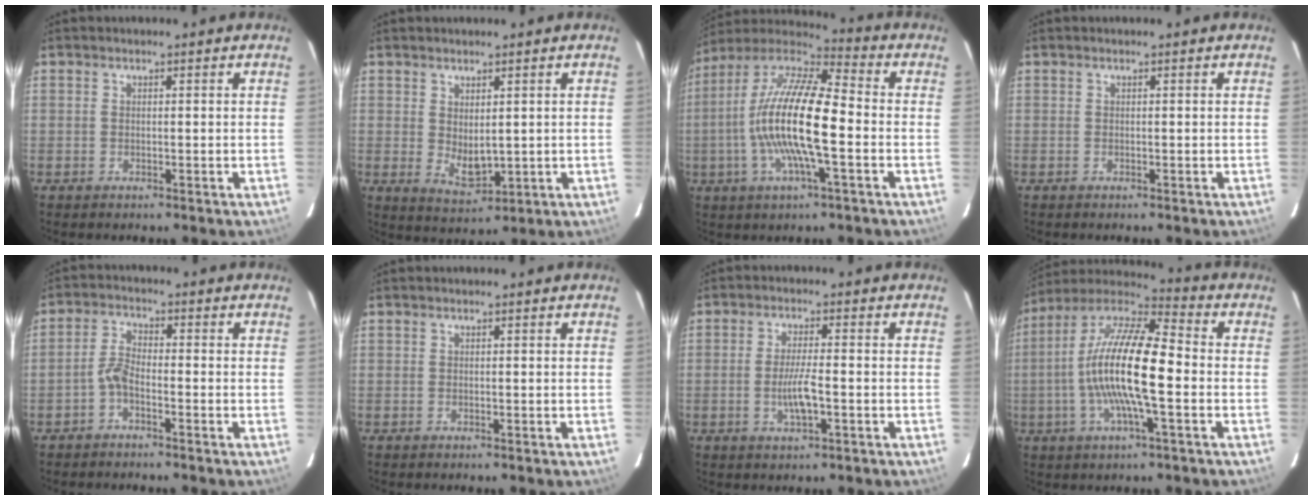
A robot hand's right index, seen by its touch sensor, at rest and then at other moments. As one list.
[{"total": 5.8, "force": [0.1, 3.7, 4.4], "torque": [-0.074, -0.010, 0.015]}, {"total": 18.0, "force": [-2.9, 4.0, 17.3], "torque": [-0.328, -0.002, -0.066]}, {"total": 0.0}, {"total": 2.9, "force": [-1.9, 0.9, 2.0], "torque": [-0.053, 0.011, -0.042]}, {"total": 0.0}, {"total": 5.2, "force": [-1.5, 1.2, 4.9], "torque": [-0.095, -0.003, -0.026]}, {"total": 17.1, "force": [-2.4, 3.7, 16.5], "torque": [-0.308, 0.003, -0.058]}]